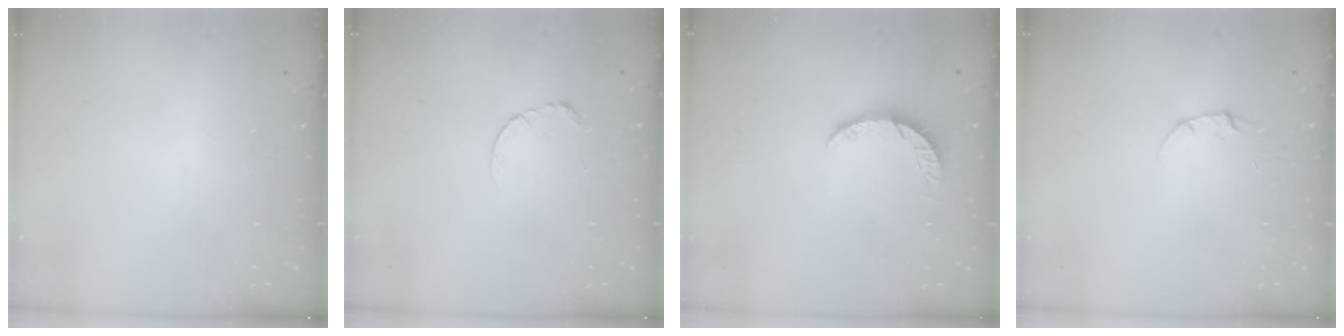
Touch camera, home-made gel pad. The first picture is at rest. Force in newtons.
{"total": 3.4, "press": 3.4, "slide": 0.4}
{"total": 5.2, "press": 5.1, "slide": 0.4}
{"total": 3.3, "press": 3.2, "slide": 0.3}